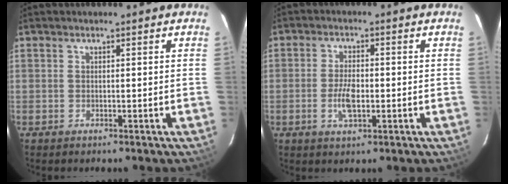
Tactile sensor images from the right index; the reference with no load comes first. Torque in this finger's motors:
{"motor_torque": [0.09, 0.12, 0.13, 0.09]}